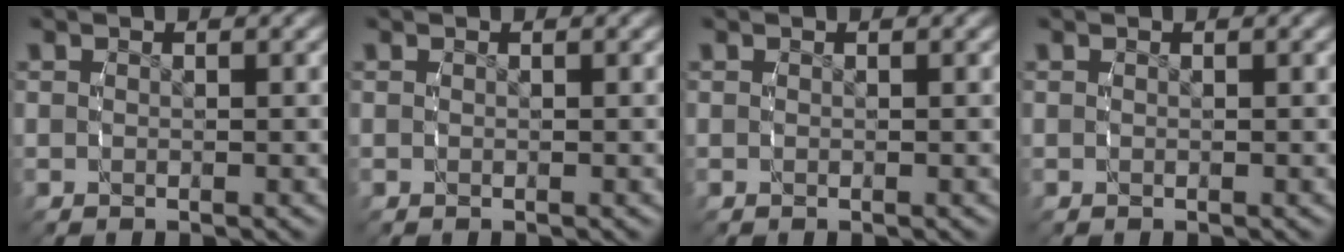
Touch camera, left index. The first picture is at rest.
{"total": 0.0}
{"total": 0.0}
{"total": 0.0}